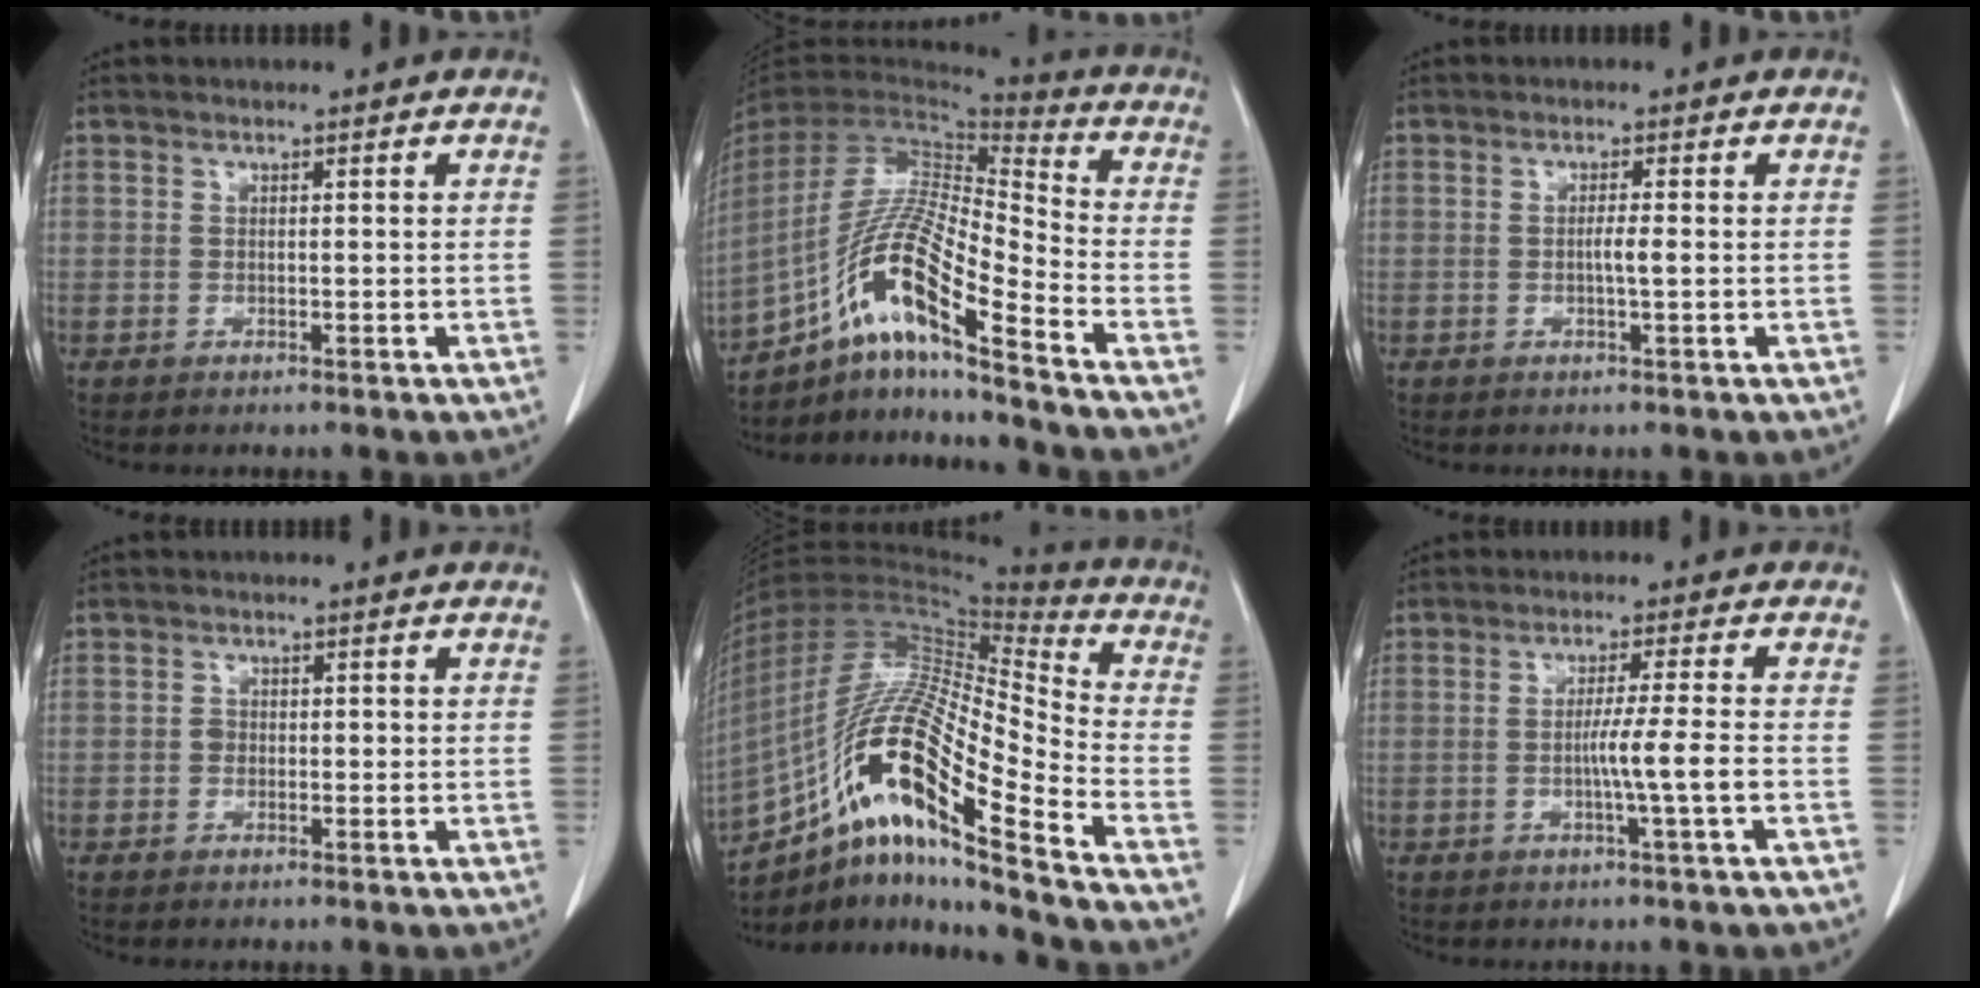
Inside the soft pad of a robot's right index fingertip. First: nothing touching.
{"total": 16.9, "force": [-10.5, 1.1, 13.2], "torque": [-0.274, -0.004, -0.191]}
{"total": 1.7, "force": [-0.2, -0.1, 1.7], "torque": [-0.031, 0.000, -0.004]}
{"total": 1.2, "force": [-0.2, 1.0, 0.6], "torque": [-0.008, 0.004, -0.004]}
{"total": 22.4, "force": [-13.1, 1.9, 18.1], "torque": [-0.364, -0.009, -0.236]}
{"total": 4.8, "force": [-1.3, -1.3, 4.5], "torque": [-0.073, -0.005, -0.022]}